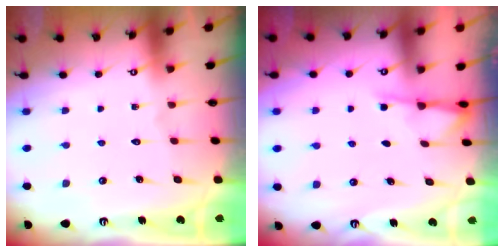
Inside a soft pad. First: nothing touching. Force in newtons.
{"total": 1.9, "press": 1.8, "slide": 0.4}